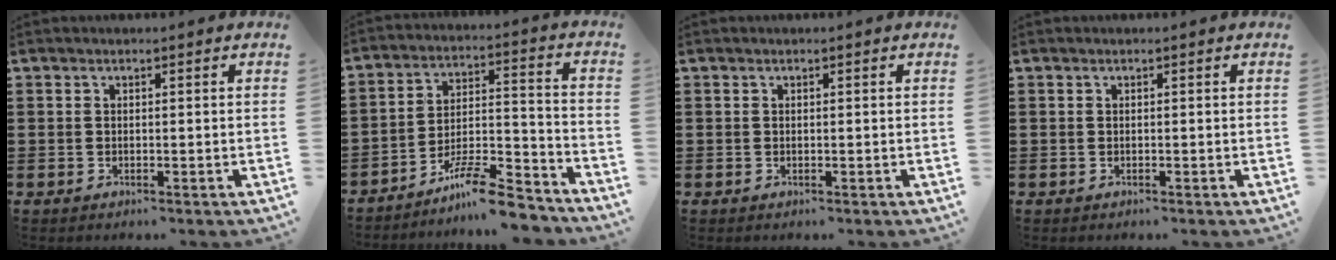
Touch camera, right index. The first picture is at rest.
{"total": 10.4, "force": [-9.0, 1.4, 5.1], "torque": [-0.079, 0.028, -0.170]}
{"total": 0.0}
{"total": 0.0}